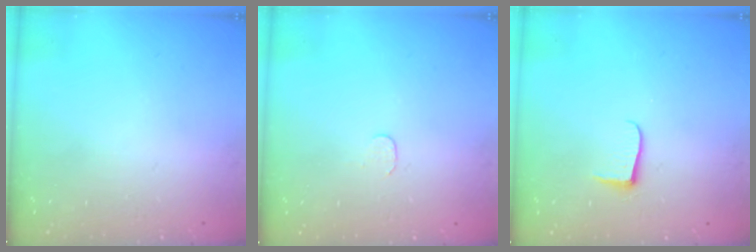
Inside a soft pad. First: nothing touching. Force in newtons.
{"total": 3.5, "press": 3.5, "slide": 0.3}
{"total": 4.9, "press": 4.8, "slide": 0.6}